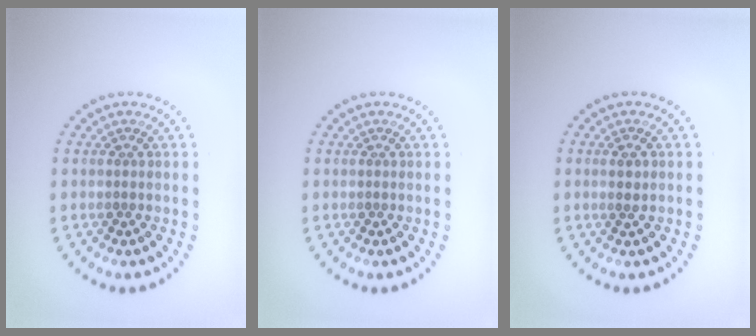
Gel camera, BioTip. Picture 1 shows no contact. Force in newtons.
{"total": 0.0}
{"total": 0.8, "press": 0.7, "slide": 0.4}